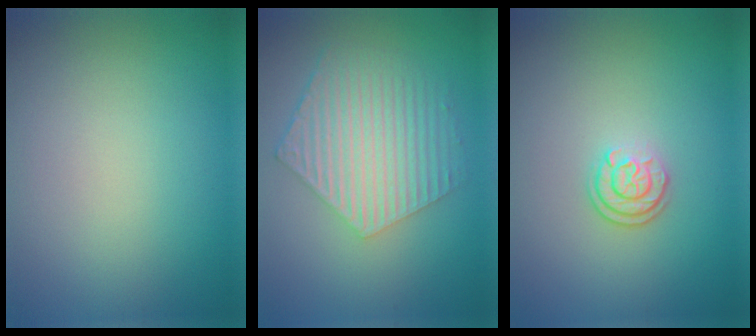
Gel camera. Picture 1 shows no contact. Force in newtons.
{"total": 5.7, "press": 4.2, "slide": 3.8}
{"total": 2.2, "press": 1.8, "slide": 1.3}